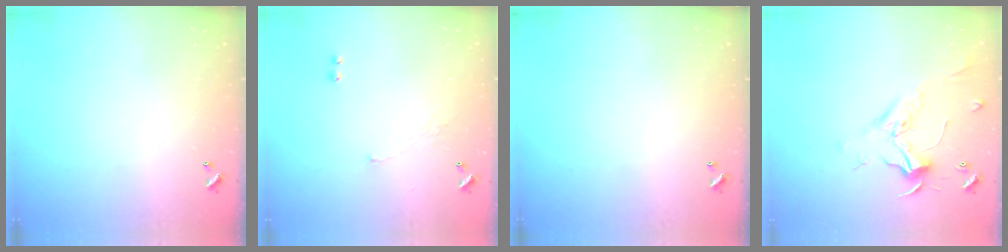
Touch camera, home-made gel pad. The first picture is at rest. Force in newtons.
{"total": 4.0, "press": 4.0, "slide": 0.7}
{"total": 0.0}
{"total": 2.4, "press": 2.3, "slide": 0.8}